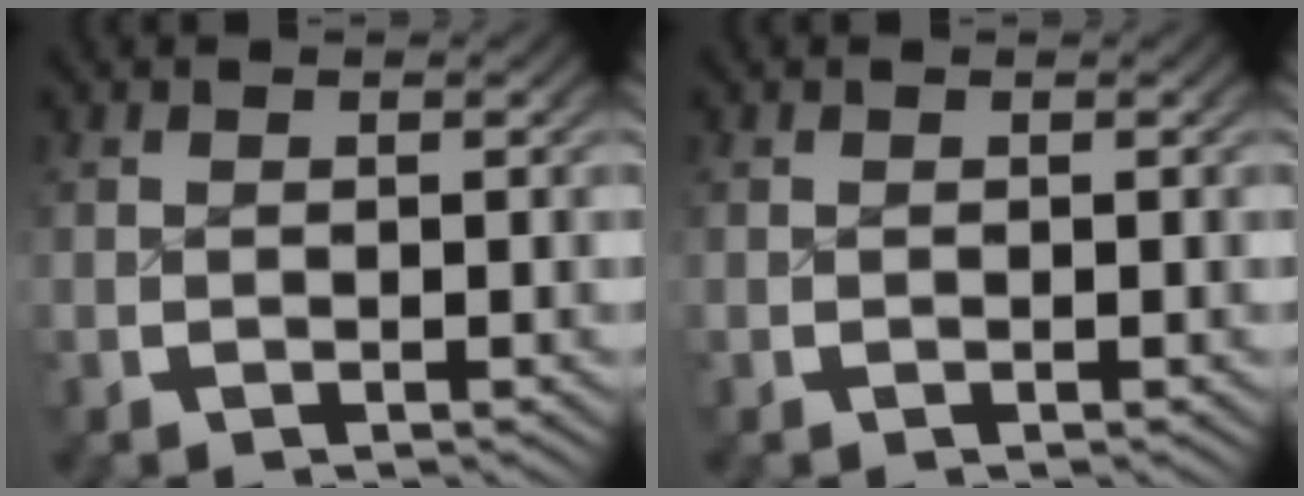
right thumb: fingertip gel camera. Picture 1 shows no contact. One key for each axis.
{"total": 0.0}